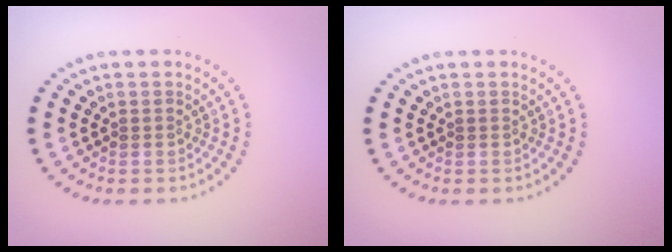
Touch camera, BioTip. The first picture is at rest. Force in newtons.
{"total": 0.0}